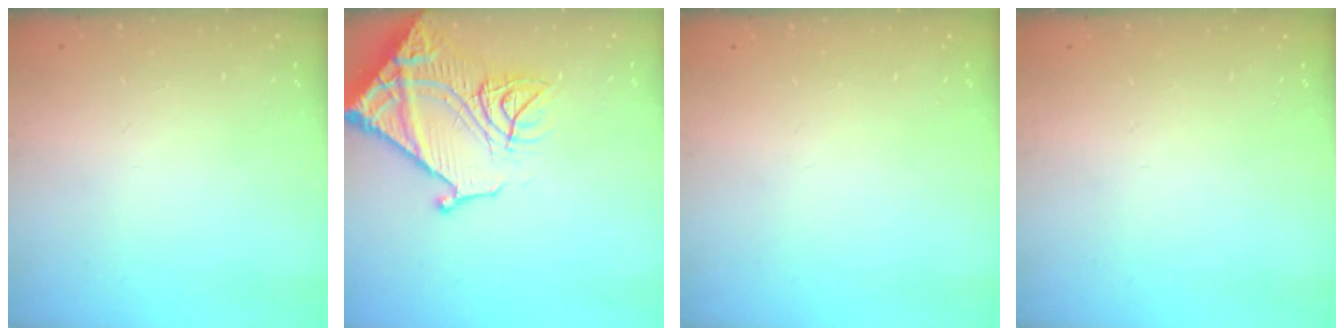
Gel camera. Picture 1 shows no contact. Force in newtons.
{"total": 22.0, "press": 21.8, "slide": 2.5}
{"total": 0.0}
{"total": 0.0}